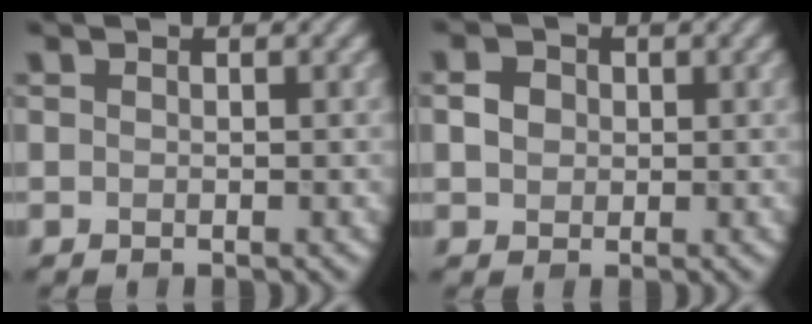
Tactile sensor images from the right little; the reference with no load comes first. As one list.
[{"total": 1.6, "force": [-0.3, 1.4, 0.7], "torque": [-0.011, 0.003, -0.003]}]